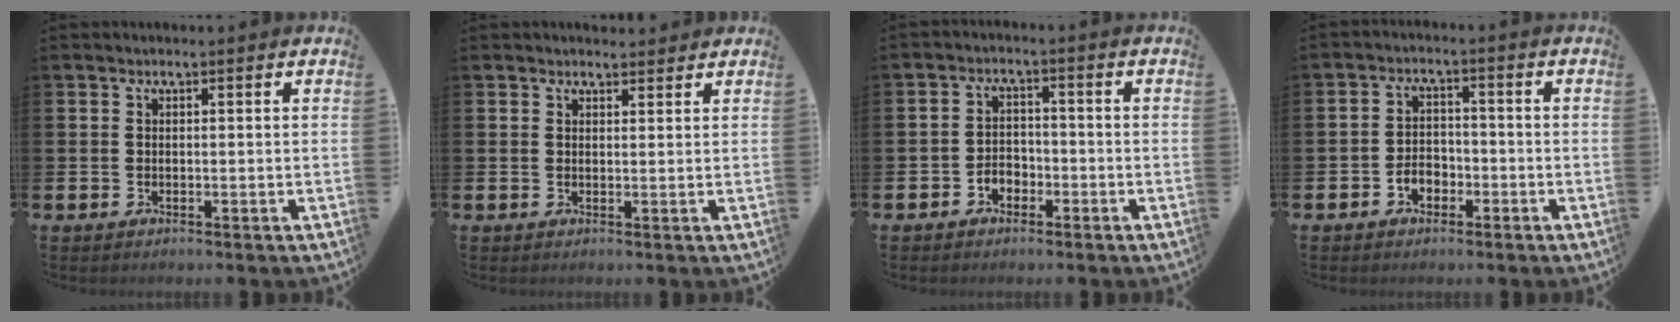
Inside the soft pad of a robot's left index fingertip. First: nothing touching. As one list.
[{"total": 1.8, "force": [1.7, 0.5, 0.0], "torque": [0.004, -0.004, 0.030]}, {"total": 2.6, "force": [-1.8, 1.7, 0.7], "torque": [-0.025, 0.011, -0.038]}, {"total": 2.9, "force": [-1.7, 2.0, 1.2], "torque": [-0.026, 0.007, -0.038]}]